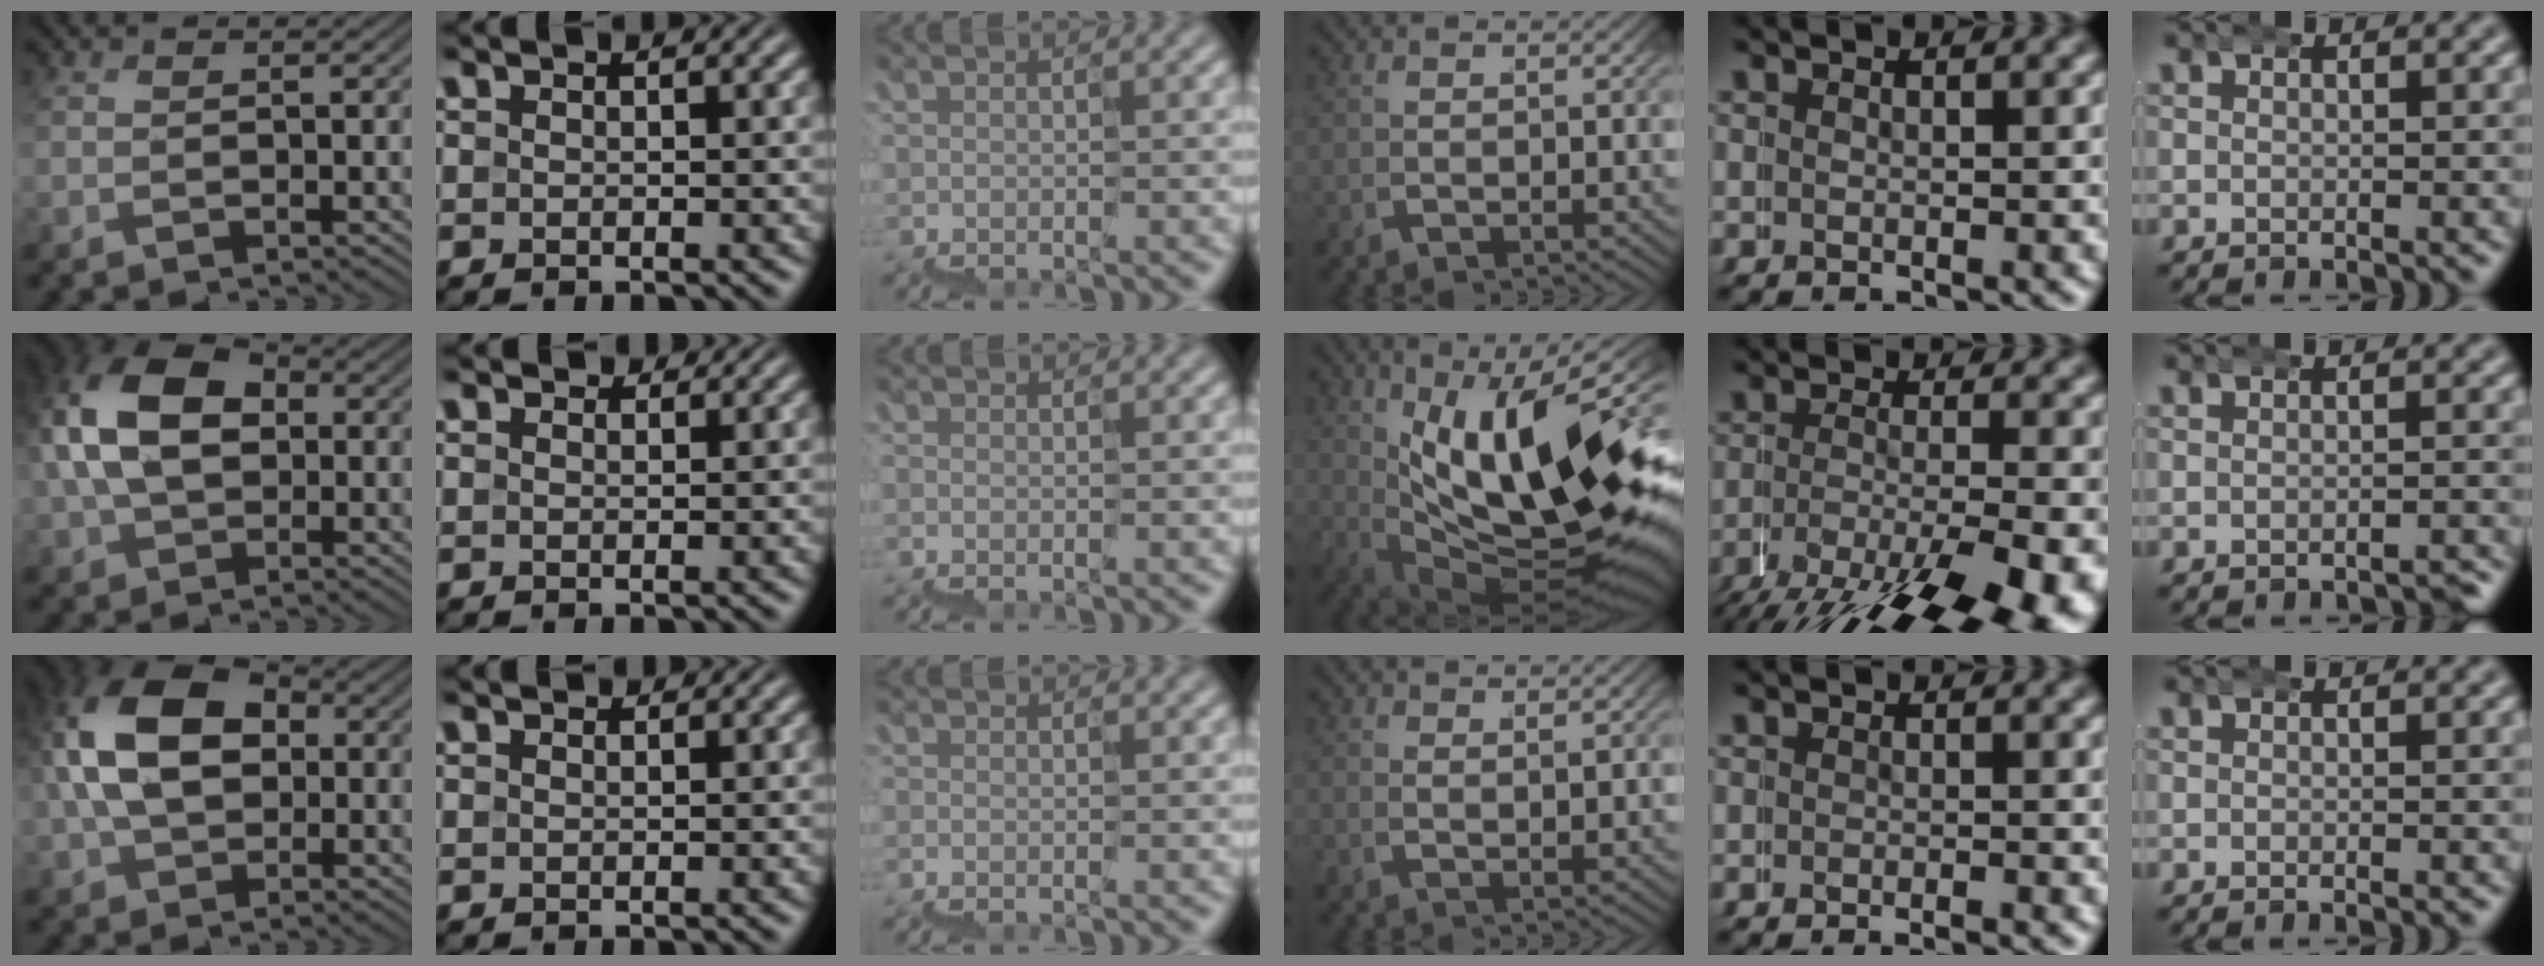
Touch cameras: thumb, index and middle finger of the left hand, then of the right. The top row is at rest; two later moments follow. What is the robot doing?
{"motion": "wrap", "object": "belt"}